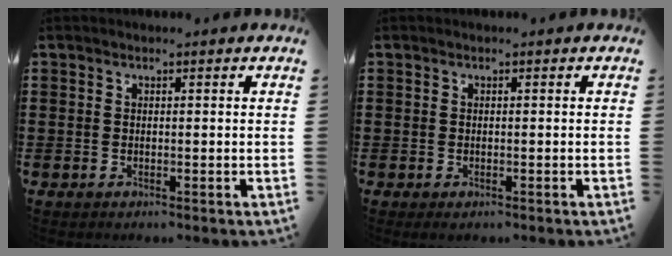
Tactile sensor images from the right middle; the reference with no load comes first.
{"total": 0.0}